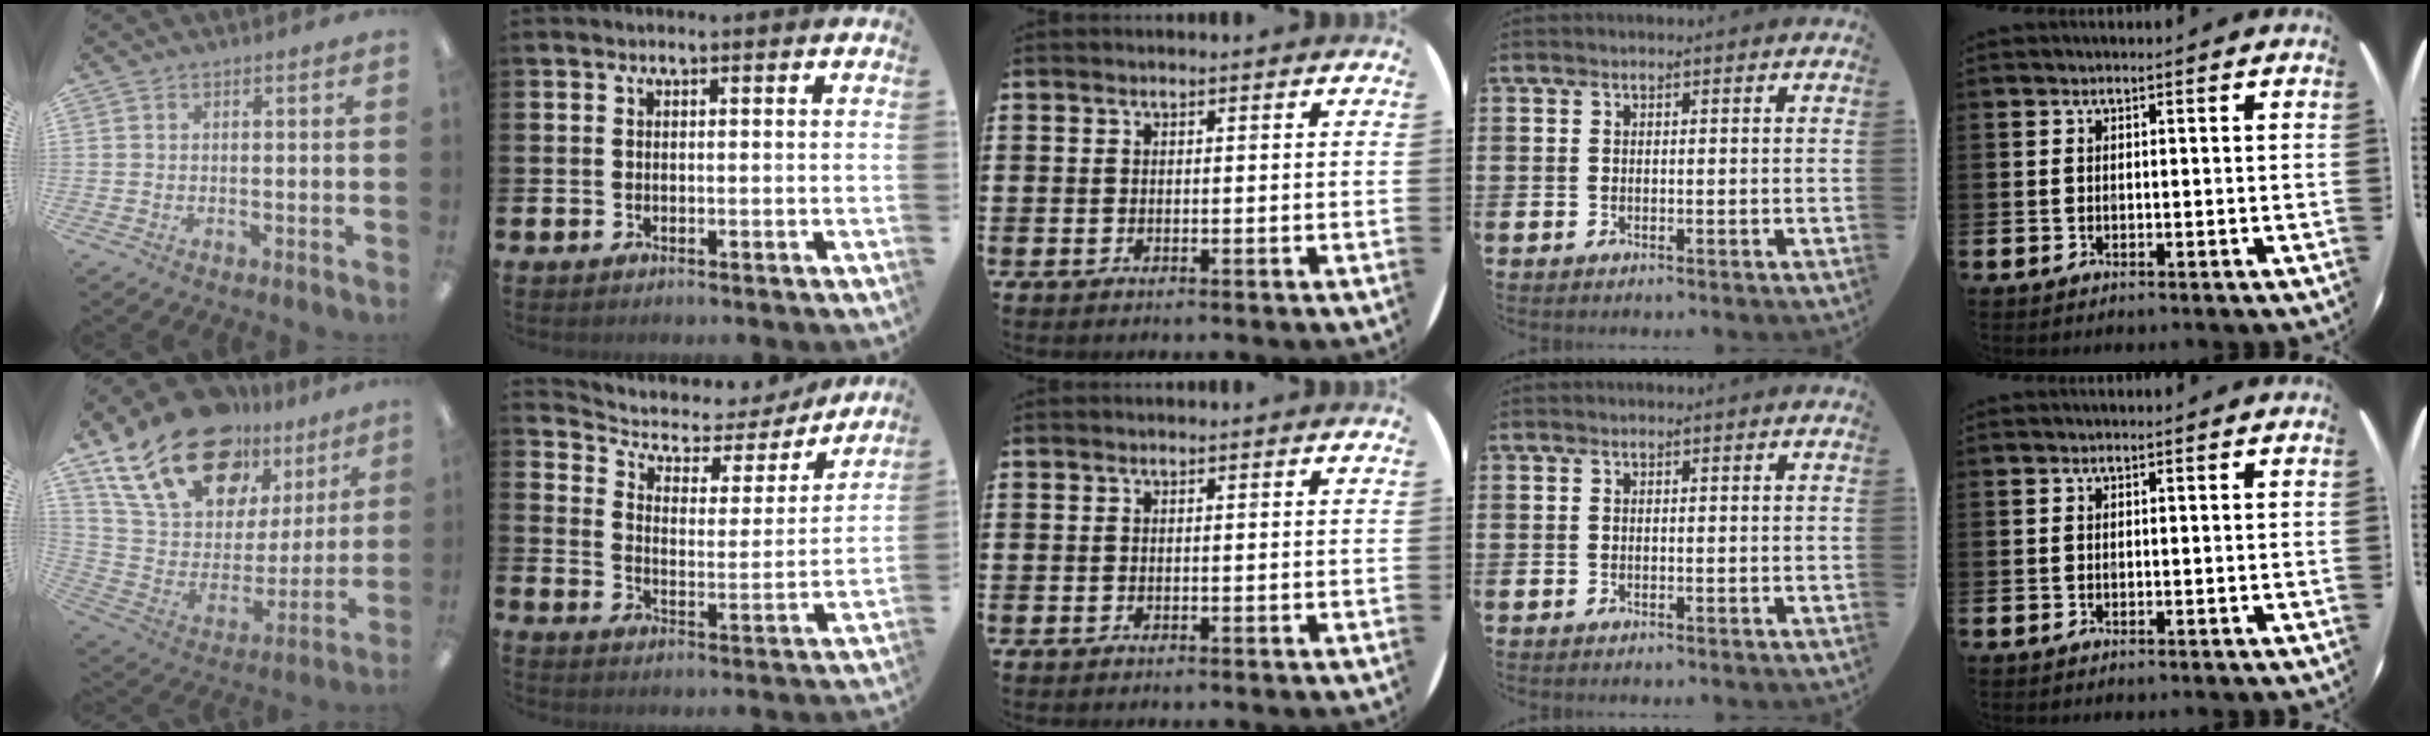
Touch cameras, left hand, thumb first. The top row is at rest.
{"thumb": {"total": 23.8, "force": [16.6, 12.7, 11.6], "torque": [-0.206, -0.099, 0.304]}, "index": {"total": 4.4, "force": [3.6, 2.3, 1.0], "torque": [-0.044, -0.034, 0.051]}}